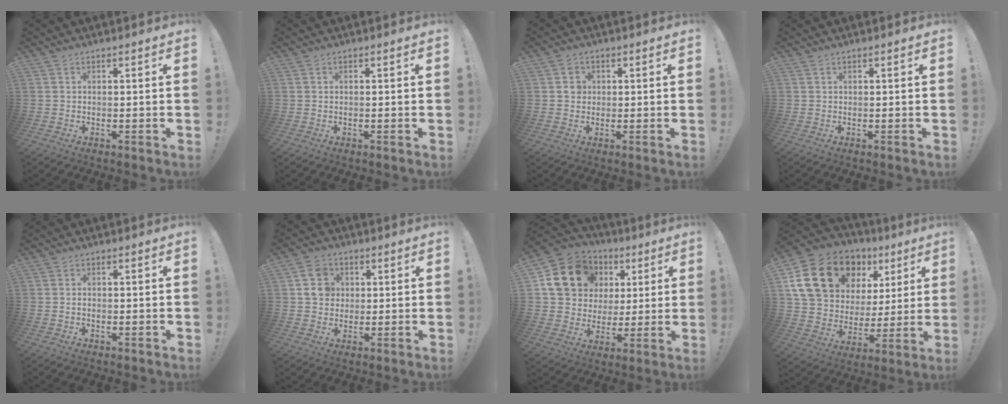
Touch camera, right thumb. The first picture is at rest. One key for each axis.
{"total": 0.6, "fx": -0.3, "fy": 0.0, "fz": 0.5, "tx": -0.013, "ty": 0.001, "tz": -0.005}
{"total": 2.8, "fx": 0.2, "fy": 2.6, "fz": 1.0, "tx": -0.005, "ty": 0.000, "tz": -0.001}
{"total": 0.0}
{"total": 1.0, "fx": -0.5, "fy": 0.6, "fz": 0.7, "tx": -0.017, "ty": 0.003, "tz": -0.007}
{"total": 8.1, "fx": 1.9, "fy": 7.1, "fz": 3.4, "tx": -0.053, "ty": 0.009, "tz": 0.042}
{"total": 18.1, "fx": 6.0, "fy": 15.2, "fz": 7.8, "tx": -0.119, "ty": -0.010, "tz": 0.138}
{"total": 21.1, "fx": 10.5, "fy": 14.3, "fz": 11.5, "tx": -0.200, "ty": -0.038, "tz": 0.214}